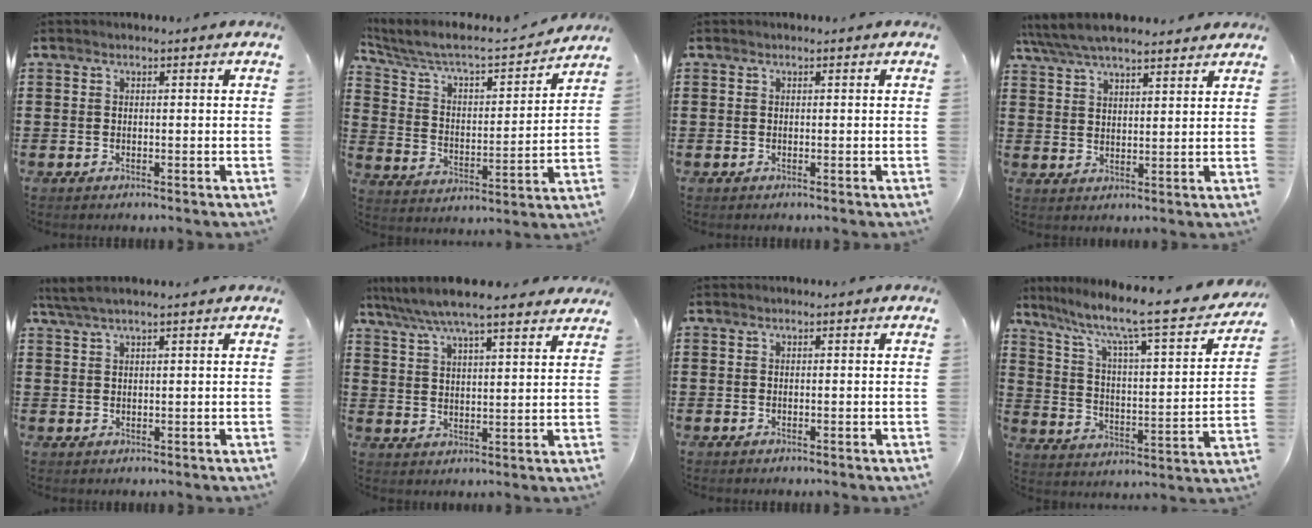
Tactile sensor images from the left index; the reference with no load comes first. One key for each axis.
{"total": 5.3, "fx": 4.7, "fy": 1.1, "fz": 2.3, "tx": -0.068, "ty": -0.036, "tz": 0.070}
{"total": 0.0}
{"total": 5.6, "fx": 5.1, "fy": 1.1, "fz": 2.2, "tx": -0.059, "ty": -0.012, "tz": 0.091}
{"total": 2.4, "fx": 1.8, "fy": 0.1, "fz": 1.6, "tx": -0.033, "ty": 0.002, "tz": 0.033}
{"total": 6.7, "fx": 6.0, "fy": 0.4, "fz": 3.0, "tx": -0.081, "ty": -0.023, "tz": 0.104}
{"total": 0.0}
{"total": 8.7, "fx": 6.8, "fy": 0.6, "fz": 5.4, "tx": -0.123, "ty": -0.058, "tz": 0.103}